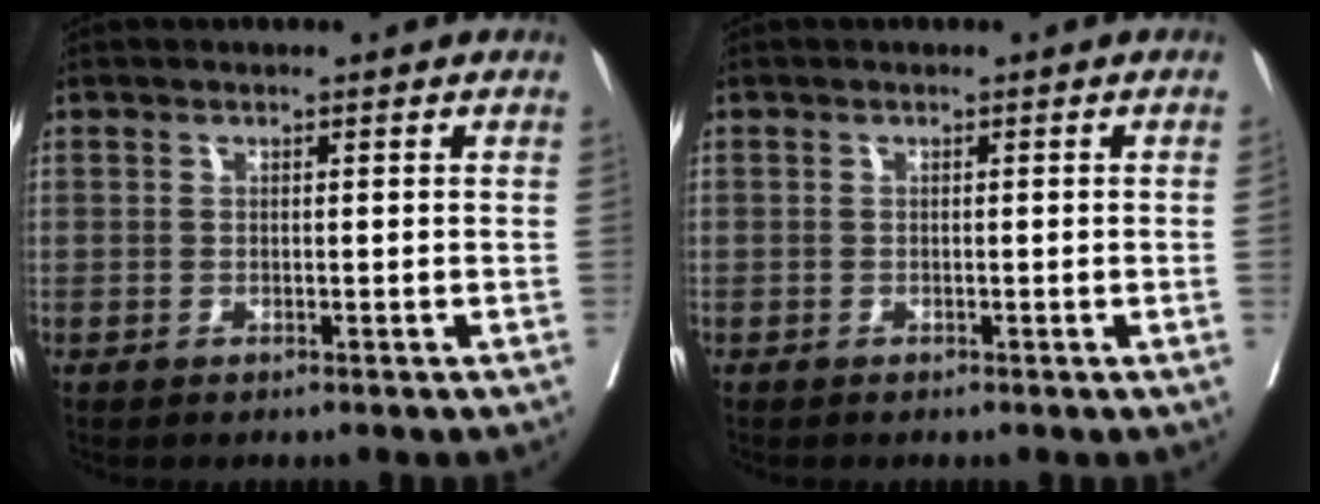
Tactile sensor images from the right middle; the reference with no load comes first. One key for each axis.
{"total": 0.0}